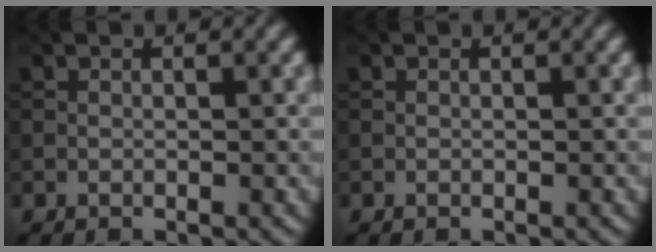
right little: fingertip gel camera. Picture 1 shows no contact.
{"total": 0.0}